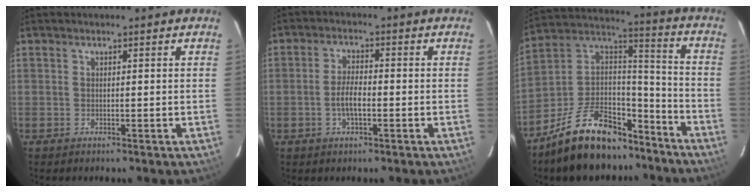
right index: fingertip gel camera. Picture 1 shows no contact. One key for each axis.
{"total": 4.4, "fx": -1.4, "fy": 1.5, "fz": 3.9, "tx": -0.081, "ty": 0.002, "tz": -0.025}
{"total": 20.6, "fx": -14.8, "fy": 9.9, "fz": 10.5, "tx": -0.210, "ty": 0.049, "tz": -0.227}